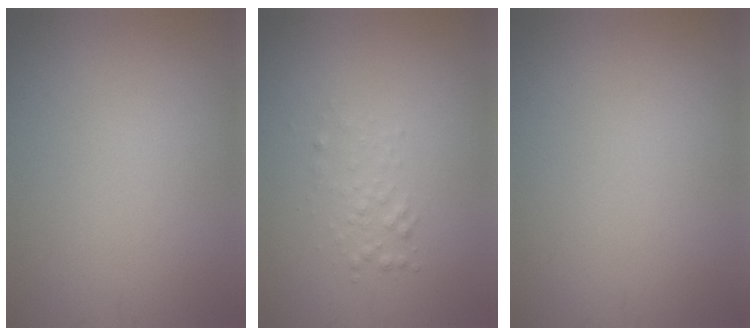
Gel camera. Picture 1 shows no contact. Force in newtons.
{"total": 1.3, "press": 1.3, "slide": 0.1}
{"total": 0.0}